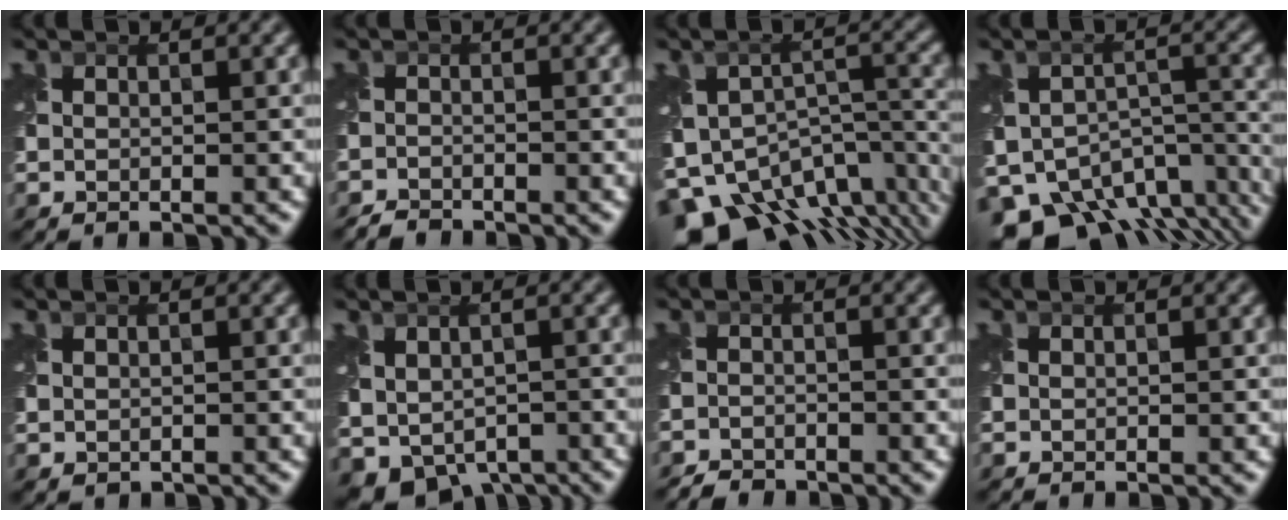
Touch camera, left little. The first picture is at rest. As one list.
[{"total": 1.7, "force": [-1.6, 0.2, 0.0], "torque": [0.002, -0.004, -0.036]}, {"total": 12.6, "force": [-8.5, 6.2, 6.8], "torque": [-0.134, -0.009, -0.113]}, {"total": 11.8, "force": [-8.4, 6.6, 5.2], "torque": [-0.092, -0.025, -0.107]}, {"total": 0.7, "force": [0.0, 0.6, 0.4], "torque": [-0.008, -0.002, 0.005]}, {"total": 6.1, "force": [-2.5, 4.3, 3.4], "torque": [-0.060, -0.030, -0.023]}, {"total": 2.2, "force": [-2.1, 0.5, 0.0], "torque": [0.005, -0.003, -0.043]}, {"total": 0.0}]